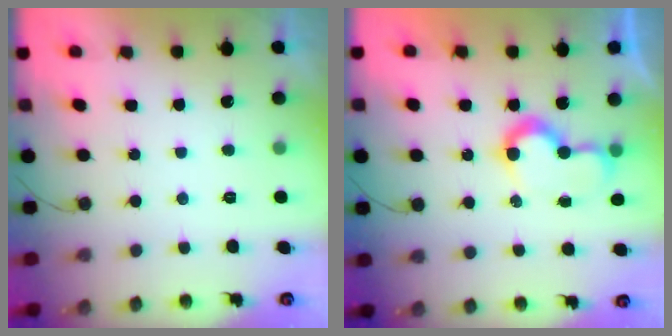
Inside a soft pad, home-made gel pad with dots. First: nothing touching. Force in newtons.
{"total": 8.5, "press": 8.5, "slide": 0.2}